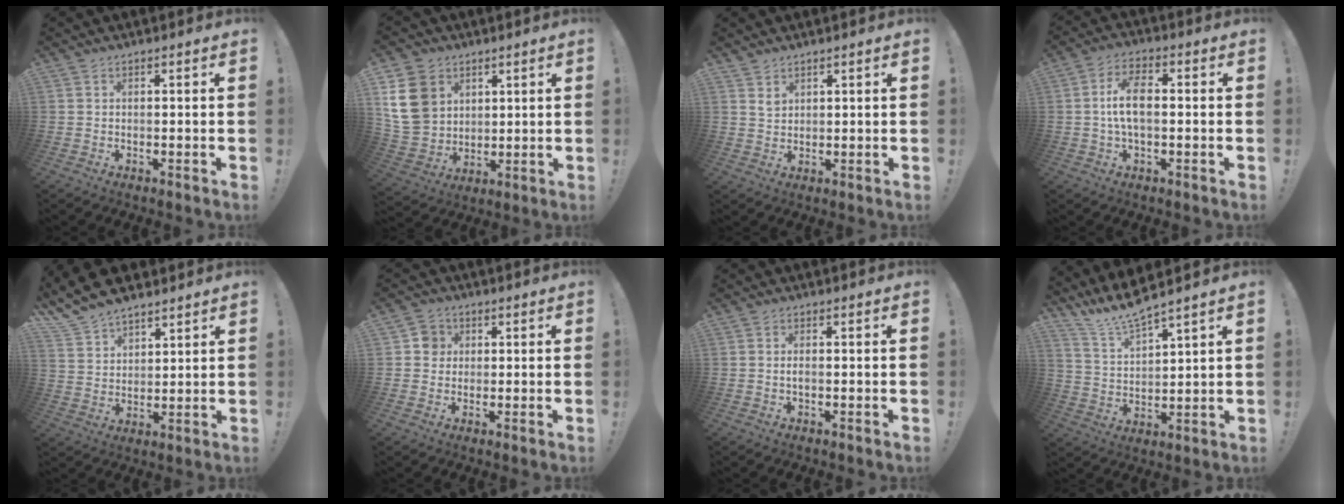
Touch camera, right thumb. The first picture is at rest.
{"total": 14.9, "force": [5.7, 11.9, 6.9], "torque": [-0.123, -0.027, 0.116]}
{"total": 3.3, "force": [2.4, 2.2, 0.5], "torque": [0.000, -0.018, 0.044]}
{"total": 8.9, "force": [-0.1, 4.3, 7.8], "torque": [-0.147, 0.005, -0.002]}
{"total": 10.0, "force": [8.5, 4.3, 2.8], "torque": [-0.079, -0.057, 0.169]}
{"total": 4.8, "force": [0.9, 4.6, 1.3], "torque": [-0.012, 0.006, 0.016]}
{"total": 1.0, "force": [-0.2, 0.4, 0.9], "torque": [-0.018, 0.001, -0.004]}
{"total": 9.6, "force": [9.0, 0.2, 3.5], "torque": [-0.088, -0.063, 0.162]}